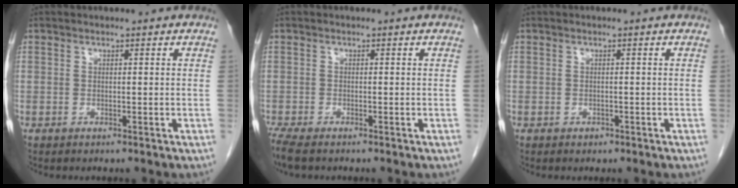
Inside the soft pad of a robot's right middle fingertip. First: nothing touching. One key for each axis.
{"total": 3.6, "fx": -2.9, "fy": 0.7, "fz": 2.0, "tx": -0.045, "ty": -0.013, "tz": -0.051}
{"total": 0.6, "fx": -0.3, "fy": 0.4, "fz": 0.1, "tx": -0.005, "ty": 0.001, "tz": -0.005}